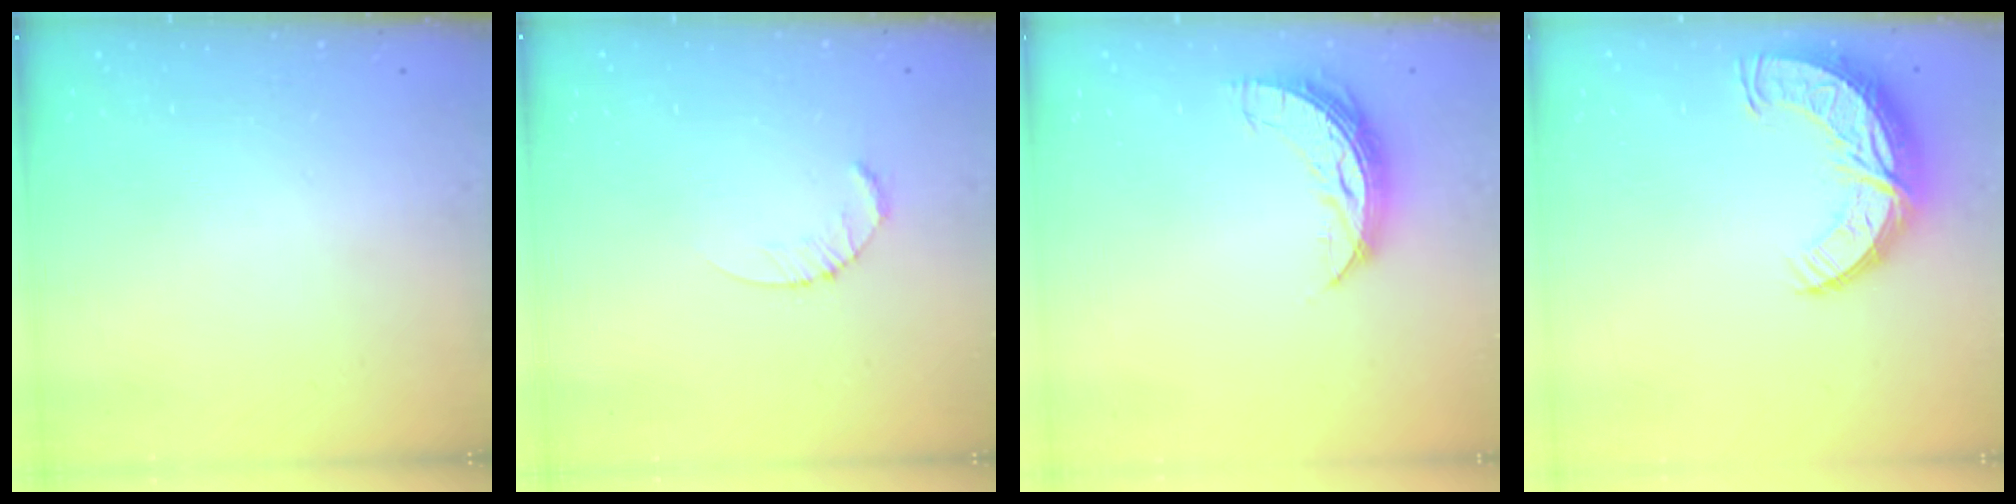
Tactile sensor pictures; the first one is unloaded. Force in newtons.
{"total": 2.6, "press": 2.6, "slide": 0.4}
{"total": 7.7, "press": 7.6, "slide": 0.6}
{"total": 11.7, "press": 11.7, "slide": 0.9}